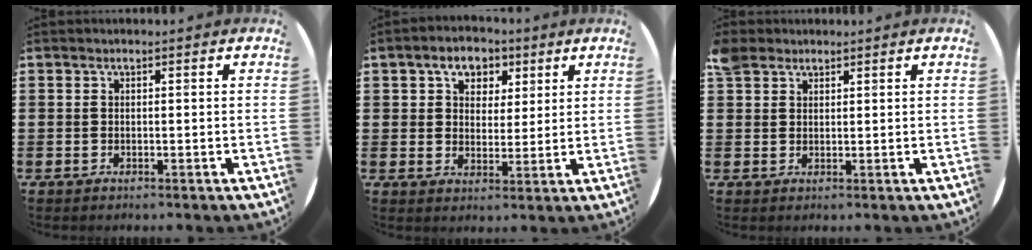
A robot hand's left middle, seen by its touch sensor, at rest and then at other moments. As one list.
[{"total": 5.4, "force": [3.1, 3.8, 2.2], "torque": [-0.037, 0.008, 0.050]}, {"total": 2.6, "force": [2.2, 1.4, 0.5], "torque": [-0.007, 0.003, 0.041]}]